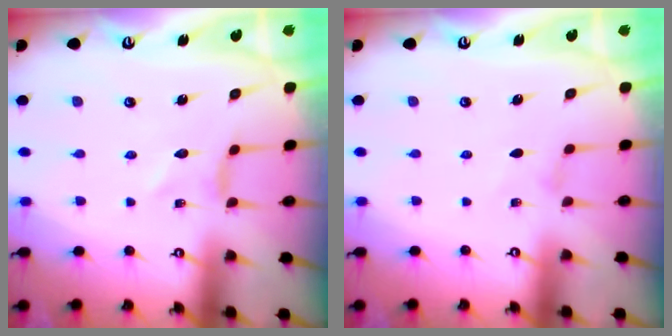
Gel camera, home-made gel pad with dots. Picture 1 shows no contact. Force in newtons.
{"total": 0.0}